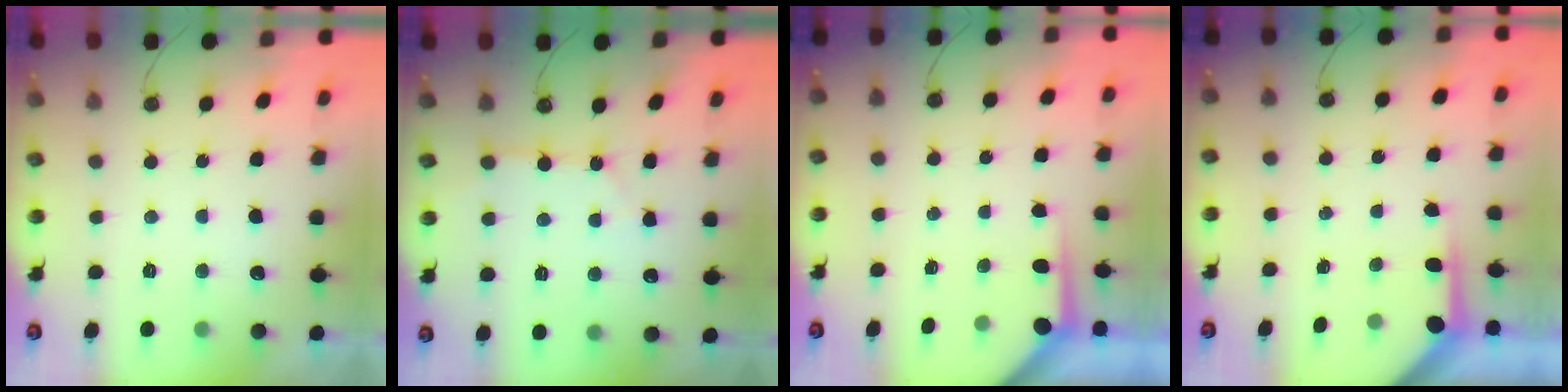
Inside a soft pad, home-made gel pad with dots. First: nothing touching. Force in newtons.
{"total": 3.5, "press": 3.5, "slide": 0.4}
{"total": 3.6, "press": 3.6, "slide": 0.4}
{"total": 3.6, "press": 3.6, "slide": 0.4}